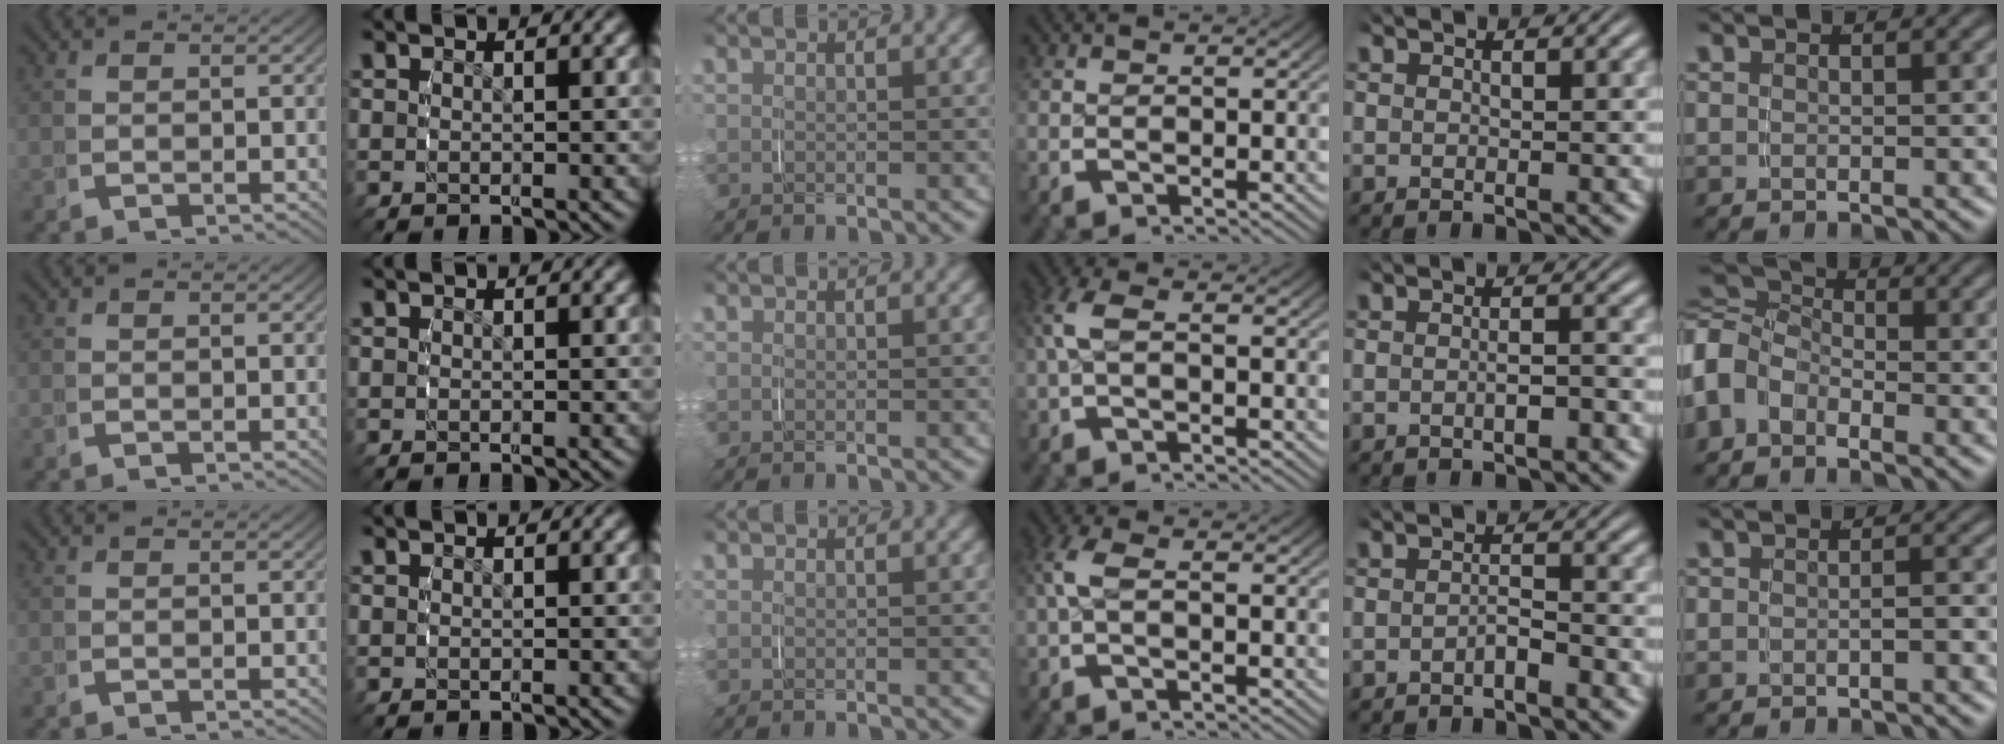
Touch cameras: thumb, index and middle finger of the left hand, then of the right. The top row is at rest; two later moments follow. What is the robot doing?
{"motion": "grasp_and_lifting", "object": "toothpaste"}